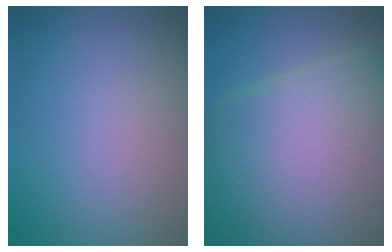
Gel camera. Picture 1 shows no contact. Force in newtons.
{"total": 14.8, "press": 14.8, "slide": 0.4}